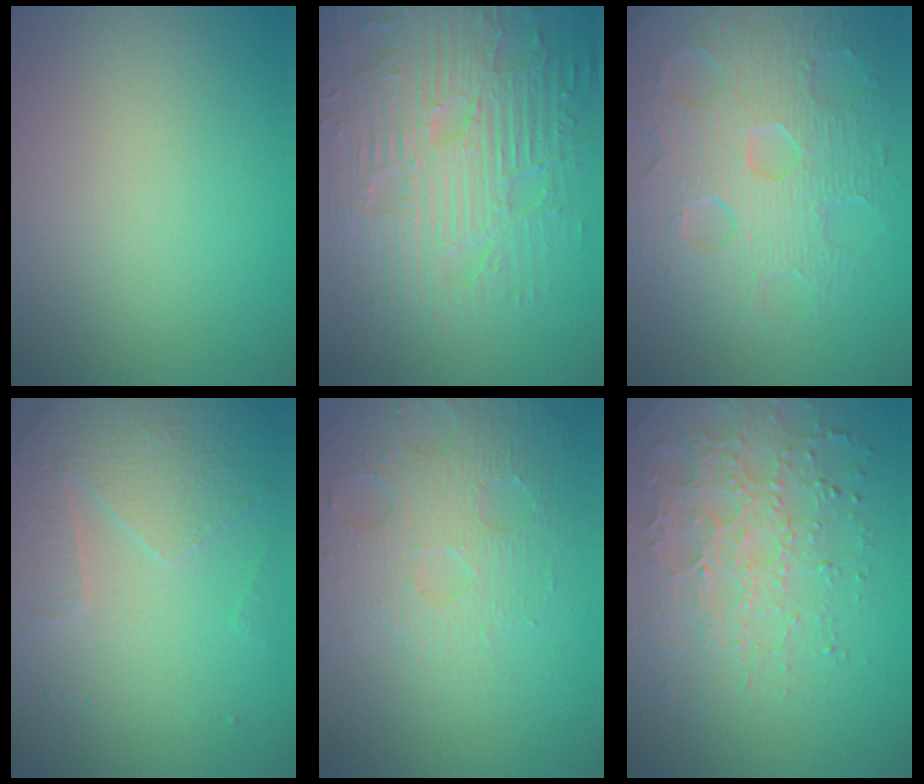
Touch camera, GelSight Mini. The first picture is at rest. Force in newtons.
{"total": 9.0, "press": 6.5, "slide": 6.2}
{"total": 8.6, "press": 6.1, "slide": 6.1}
{"total": 4.8, "press": 3.3, "slide": 3.6}
{"total": 3.8, "press": 3.3, "slide": 1.9}
{"total": 4.9, "press": 4.3, "slide": 2.4}